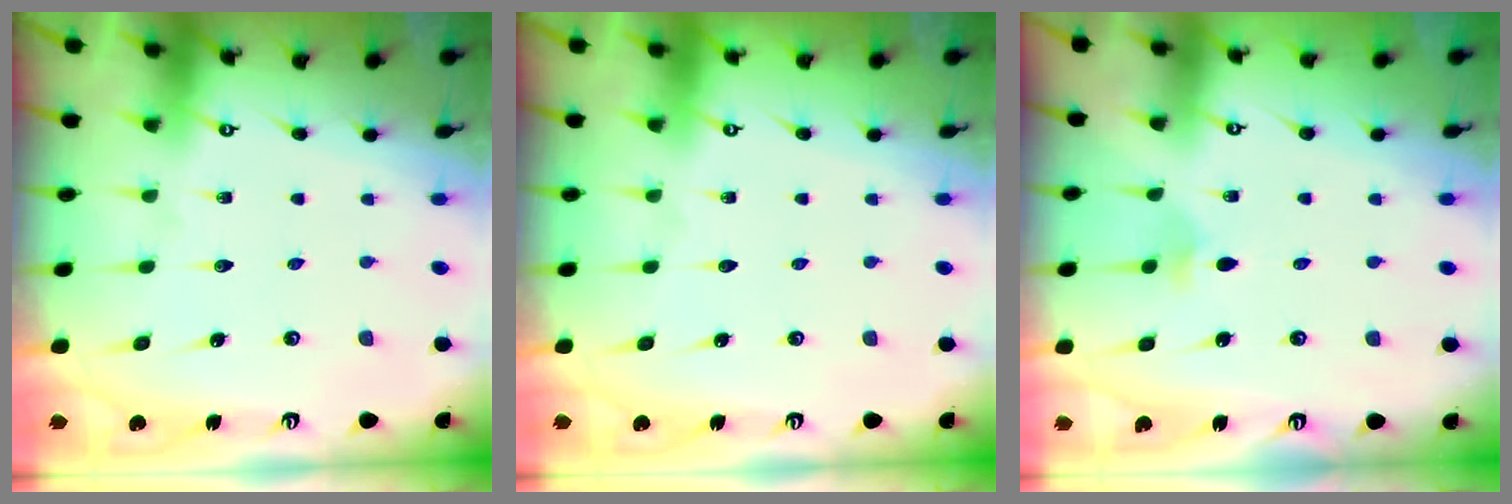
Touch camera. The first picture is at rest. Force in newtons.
{"total": 0.0}
{"total": 3.0, "press": 2.9, "slide": 0.7}